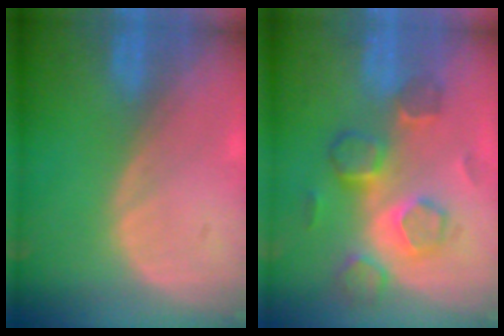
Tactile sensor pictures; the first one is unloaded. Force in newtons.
{"total": 8.8, "press": 7.7, "slide": 4.2}